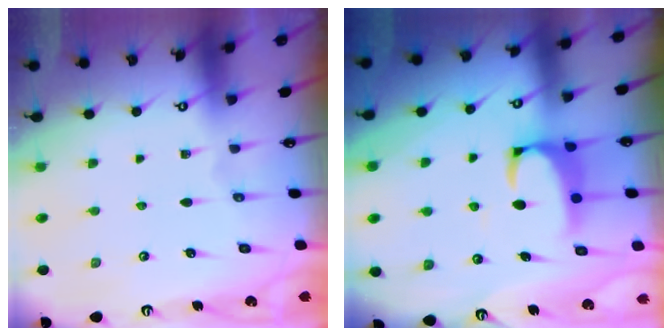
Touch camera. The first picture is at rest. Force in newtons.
{"total": 2.2, "press": 2.0, "slide": 0.9}